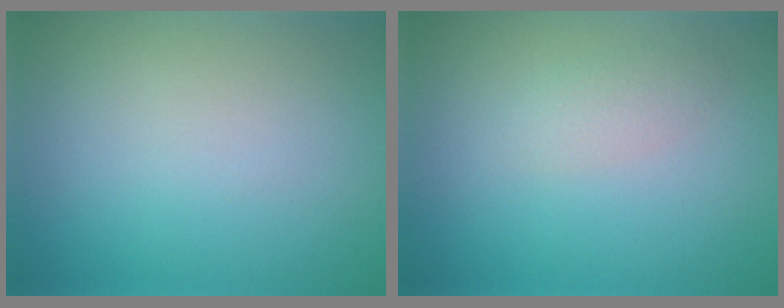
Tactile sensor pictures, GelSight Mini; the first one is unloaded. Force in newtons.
{"total": 1.3, "press": 1.3, "slide": 0.0}